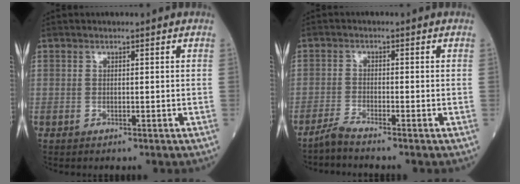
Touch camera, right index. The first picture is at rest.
{"total": 2.4, "force": [-2.3, -0.6, 0.6], "torque": [-0.018, -0.009, -0.051]}